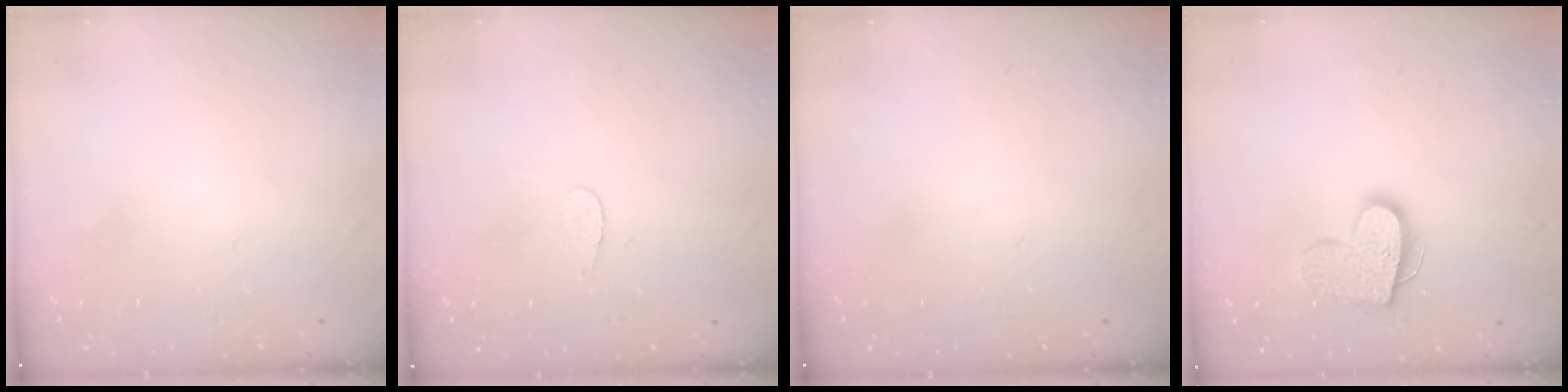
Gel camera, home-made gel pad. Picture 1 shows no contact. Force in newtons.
{"total": 2.8, "press": 2.8, "slide": 0.3}
{"total": 0.0}
{"total": 14.2, "press": 14.2, "slide": 1.0}